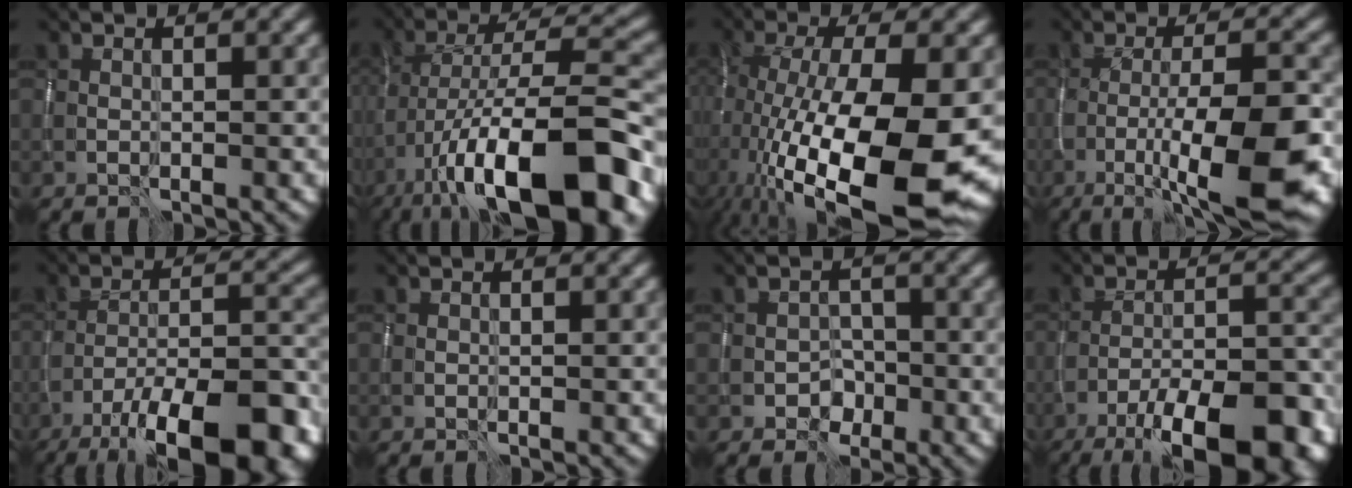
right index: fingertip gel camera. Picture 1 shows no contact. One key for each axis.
{"total": 15.6, "fx": -7.9, "fy": 5.0, "fz": 12.6, "tx": -0.211, "ty": 0.010, "tz": -0.134}
{"total": 16.7, "fx": -4.7, "fy": 6.5, "fz": 14.6, "tx": -0.259, "ty": -0.031, "tz": -0.058}
{"total": 10.1, "fx": -3.6, "fy": 2.2, "fz": 9.2, "tx": -0.134, "ty": 0.000, "tz": -0.060}
{"total": 14.7, "fx": -9.9, "fy": 4.1, "fz": 10.0, "tx": -0.164, "ty": -0.002, "tz": -0.151}
{"total": 0.0}
{"total": 1.8, "fx": -1.1, "fy": 1.4, "fz": 0.2, "tx": 0.005, "ty": 0.000, "tz": -0.018}
{"total": 13.0, "fx": -8.7, "fy": 3.6, "fz": 9.0, "tx": -0.146, "ty": -0.004, "tz": -0.132}